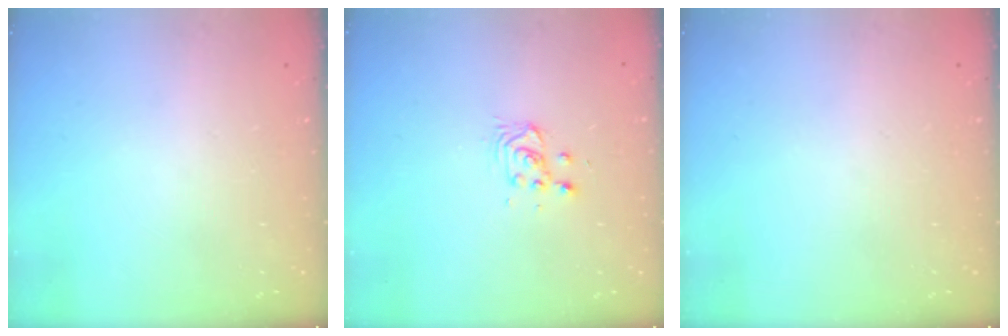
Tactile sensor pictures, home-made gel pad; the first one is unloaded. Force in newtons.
{"total": 3.2, "press": 3.2, "slide": 0.4}
{"total": 0.0}